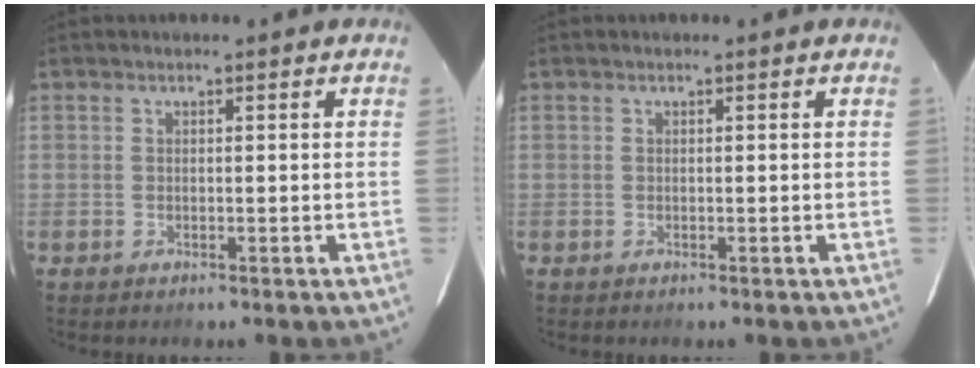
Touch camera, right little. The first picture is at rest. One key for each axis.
{"total": 0.0}